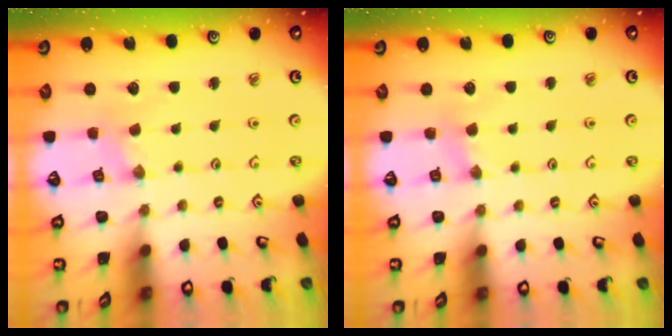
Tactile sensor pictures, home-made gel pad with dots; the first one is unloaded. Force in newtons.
{"total": 3.0, "press": 2.9, "slide": 0.5}